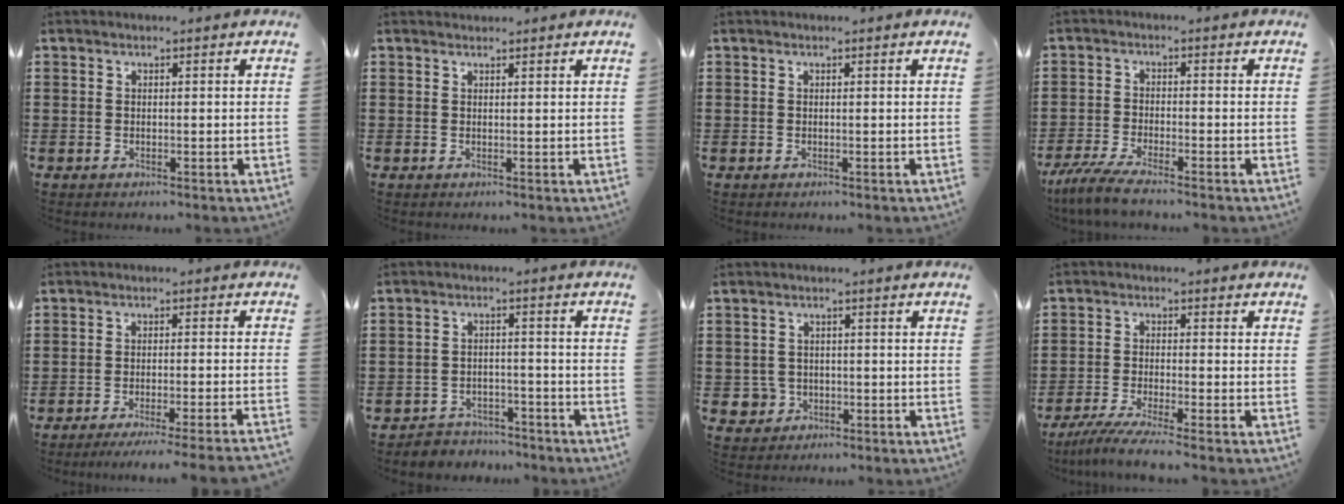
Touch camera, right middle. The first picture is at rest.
{"total": 0.8, "force": [0.7, 0.2, -0.1], "torque": [0.008, -0.004, 0.012]}
{"total": 0.0}
{"total": 4.3, "force": [-3.6, -0.1, 2.2], "torque": [-0.067, -0.019, -0.076]}
{"total": 3.3, "force": [-2.8, -0.7, 1.6], "torque": [-0.026, -0.008, -0.057]}
{"total": 3.5, "force": [-3.4, 0.7, -0.3], "torque": [-0.003, 0.002, -0.074]}
{"total": 2.5, "force": [-0.7, 2.4, 0.4], "torque": [-0.018, 0.003, -0.016]}
{"total": 4.0, "force": [-3.5, -0.5, 2.0], "torque": [-0.049, -0.017, -0.069]}